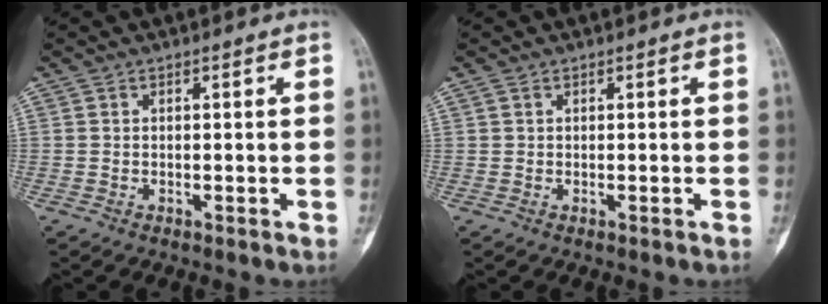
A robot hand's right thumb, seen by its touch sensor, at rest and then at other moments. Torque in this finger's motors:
{"motor_torque": [-1.71, 2.01, 0.66, 0.79, -0.02]}